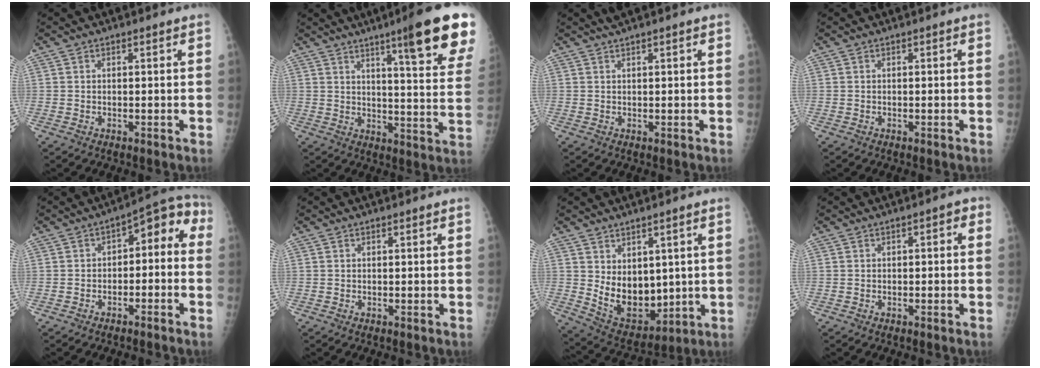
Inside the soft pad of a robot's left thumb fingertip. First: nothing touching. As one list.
[{"total": 18.5, "force": [11.4, 1.9, 14.4], "torque": [-0.166, -0.054, 0.144]}, {"total": 2.2, "force": [1.7, 0.3, 1.5], "torque": [-0.024, 0.009, 0.028]}, {"total": 0.0}, {"total": 8.1, "force": [-1.7, 5.1, 6.1], "torque": [-0.040, 0.058, -0.034]}, {"total": 0.0}, {"total": 11.7, "force": [1.3, 7.8, 8.7], "torque": [-0.099, -0.030, 0.053]}, {"total": 1.7, "force": [0.0, 1.0, 1.3], "torque": [-0.008, 0.012, -0.007]}]